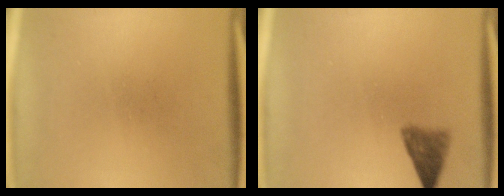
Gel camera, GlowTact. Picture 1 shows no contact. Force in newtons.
{"total": 3.1}